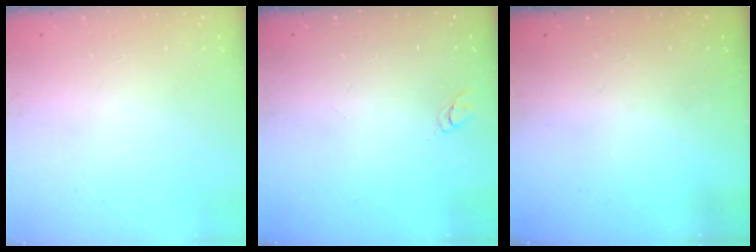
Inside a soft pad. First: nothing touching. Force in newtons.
{"total": 2.8, "press": 2.8, "slide": 0.3}
{"total": 0.0}